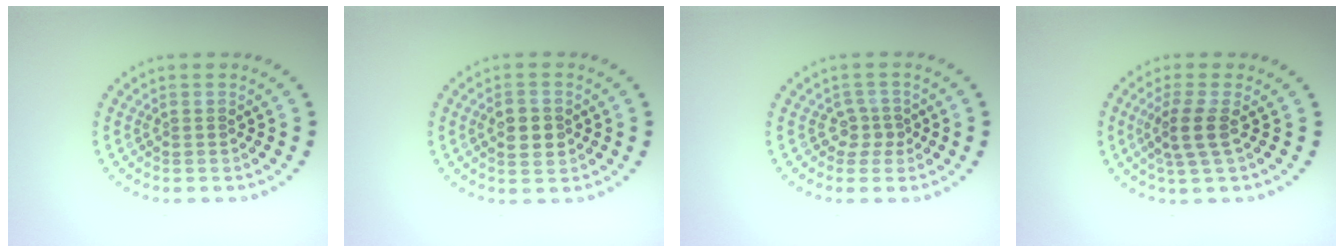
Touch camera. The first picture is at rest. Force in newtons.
{"total": 2.6, "press": 2.6, "slide": 0.0}
{"total": 1.7, "press": 1.1, "slide": 1.3}
{"total": 2.6, "press": 2.1, "slide": 1.6}